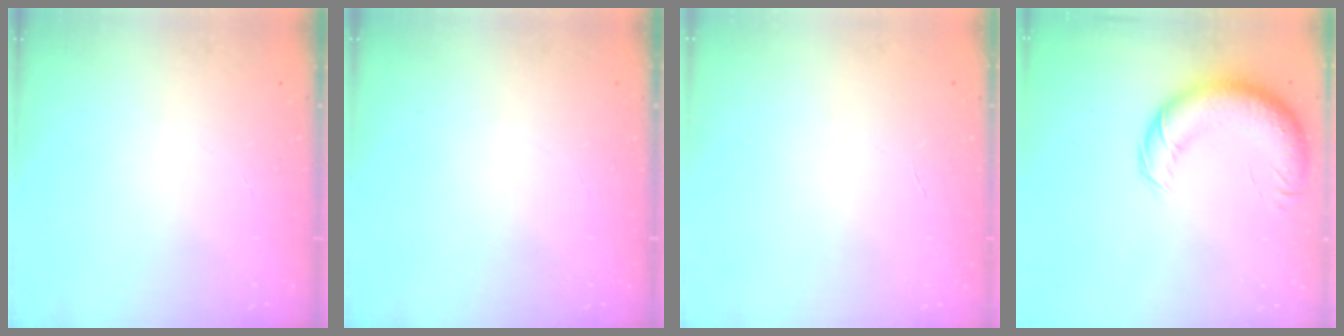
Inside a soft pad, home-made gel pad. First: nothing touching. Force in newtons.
{"total": 0.0}
{"total": 1.8, "press": 1.7, "slide": 0.5}
{"total": 14.8, "press": 14.3, "slide": 3.9}